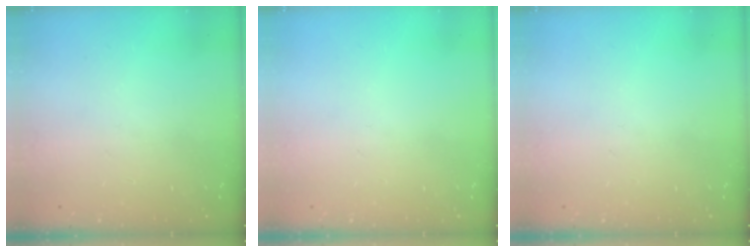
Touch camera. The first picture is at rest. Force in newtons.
{"total": 0.0}
{"total": 0.0}